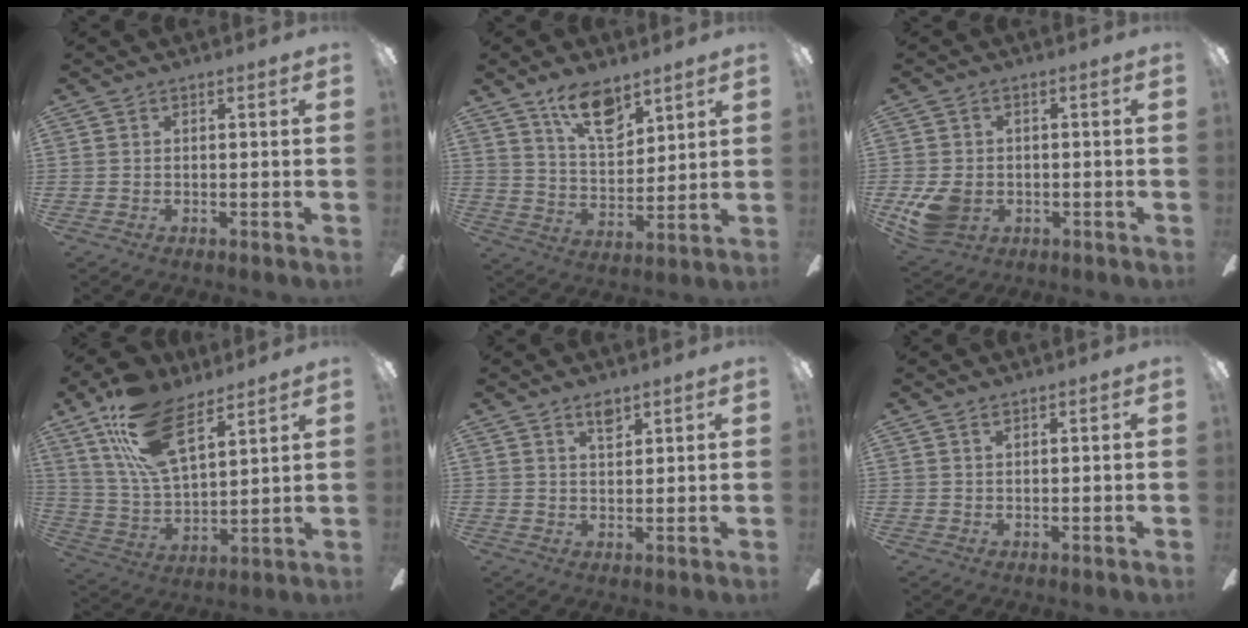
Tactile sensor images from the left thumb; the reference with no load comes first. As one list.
[{"total": 12.0, "force": [8.5, 5.2, 6.7], "torque": [-0.112, -0.040, 0.151]}, {"total": 8.0, "force": [-2.1, 6.0, 4.9], "torque": [-0.104, 0.007, -0.035]}, {"total": 19.5, "force": [11.6, 8.8, 12.8], "torque": [-0.255, -0.037, 0.210]}, {"total": 3.0, "force": [2.5, 1.1, 1.4], "torque": [-0.017, -0.007, 0.042]}, {"total": 0.8, "force": [0.6, 0.3, 0.4], "torque": [-0.009, 0.001, 0.012]}]